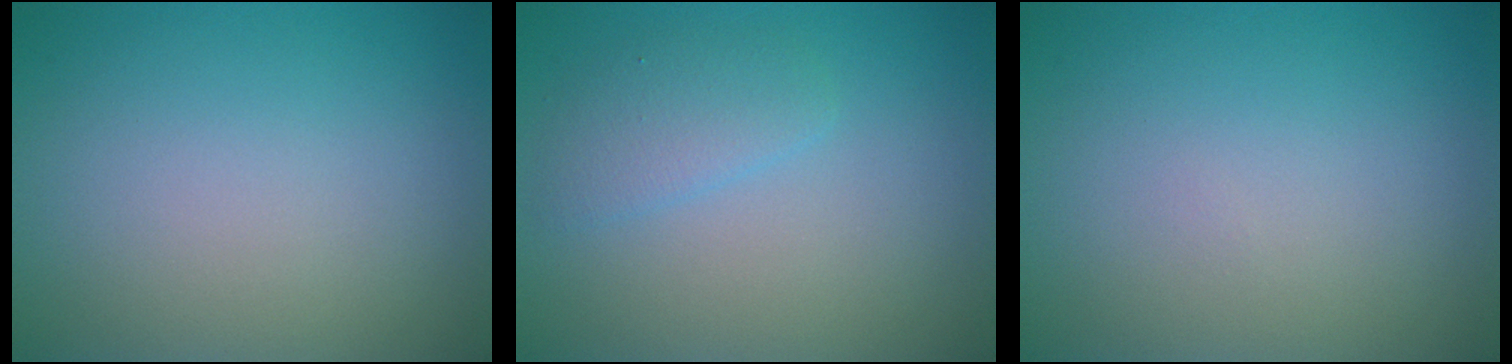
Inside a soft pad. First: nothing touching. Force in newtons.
{"total": 2.0, "press": 2.0, "slide": 0.1}
{"total": 0.0}